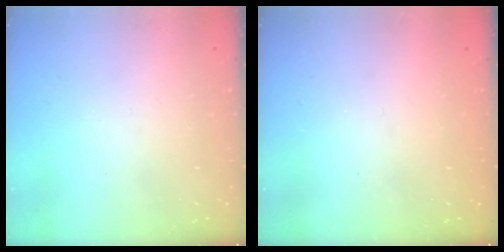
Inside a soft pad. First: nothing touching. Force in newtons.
{"total": 1.0, "press": 1.0, "slide": 0.1}